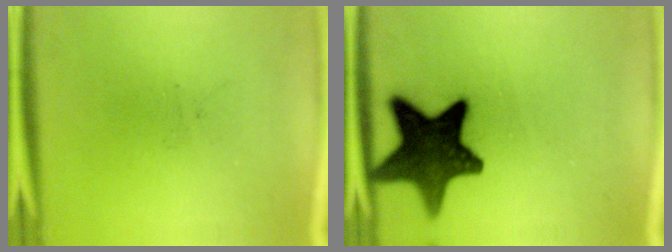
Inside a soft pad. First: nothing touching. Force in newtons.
{"total": 15.5}